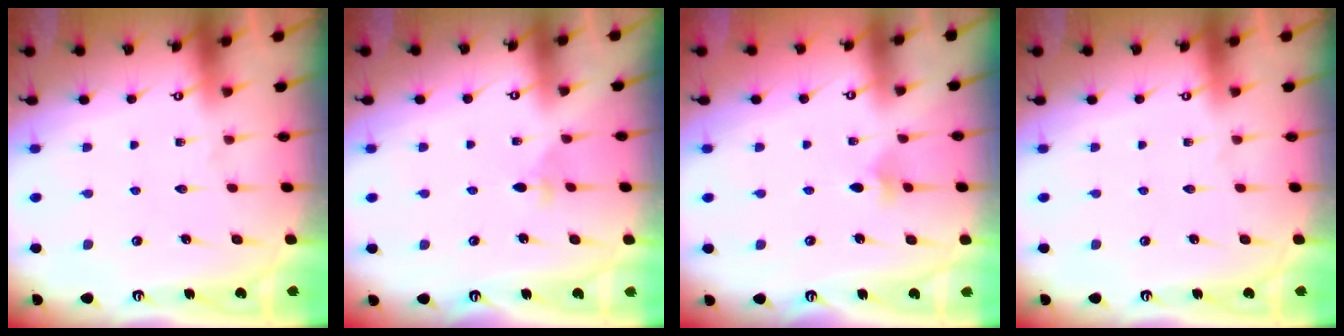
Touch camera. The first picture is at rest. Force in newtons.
{"total": 3.0, "press": 2.9, "slide": 0.5}
{"total": 3.6, "press": 3.5, "slide": 0.8}
{"total": 0.0}